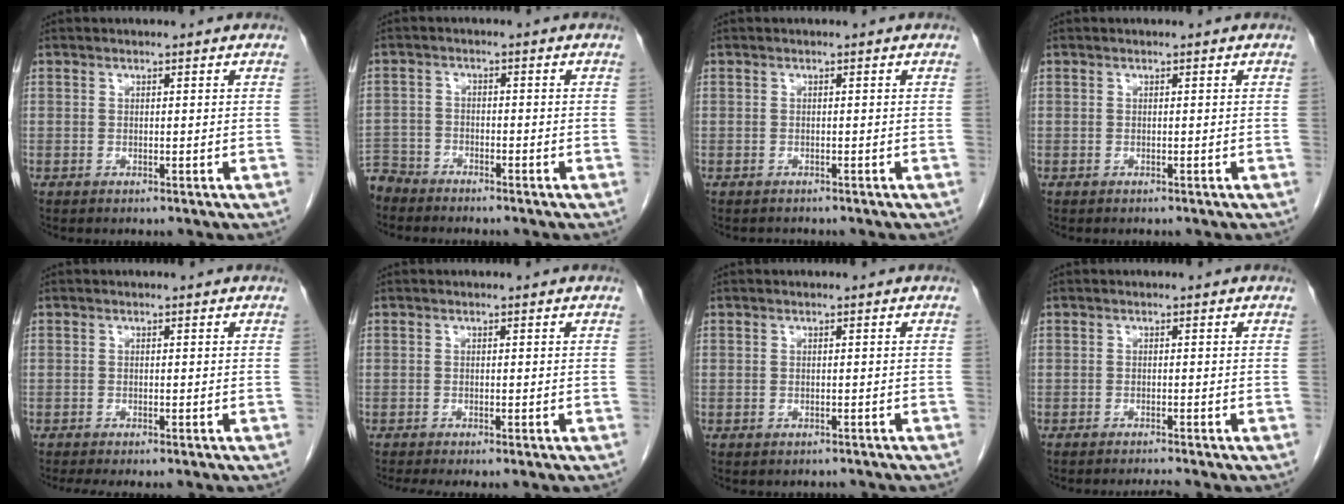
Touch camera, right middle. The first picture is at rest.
{"total": 5.3, "force": [-5.0, 1.7, -0.2], "torque": [0.003, -0.010, -0.101]}
{"total": 0.8, "force": [-0.8, 0.3, -0.1], "torque": [-0.004, -0.001, -0.013]}
{"total": 0.0}
{"total": 3.6, "force": [-3.1, 0.4, 1.9], "torque": [-0.021, -0.007, -0.044]}
{"total": 2.2, "force": [-1.9, -0.1, 1.2], "torque": [-0.018, -0.005, -0.030]}
{"total": 1.2, "force": [-1.1, 0.6, 0.0], "torque": [-0.004, 0.001, -0.015]}
{"total": 1.8, "force": [-1.6, -0.8, 0.2], "torque": [-0.007, -0.007, -0.028]}